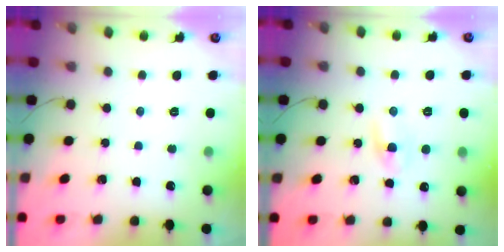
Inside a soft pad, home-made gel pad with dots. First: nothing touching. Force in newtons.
{"total": 2.8, "press": 2.6, "slide": 1.1}